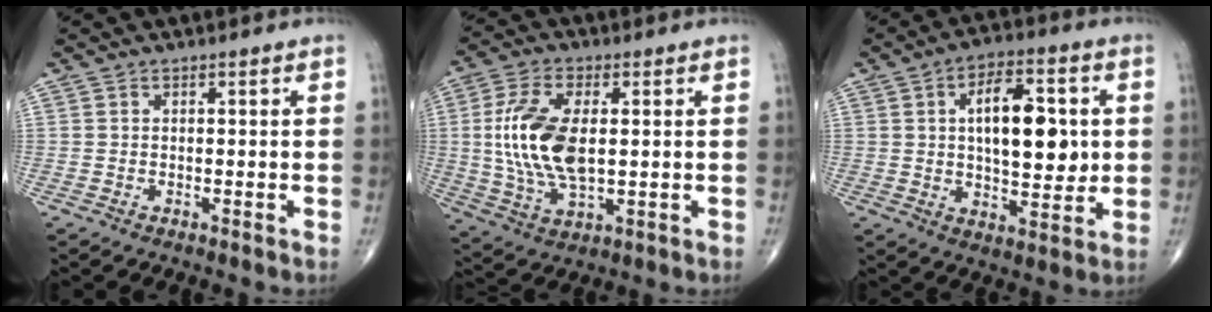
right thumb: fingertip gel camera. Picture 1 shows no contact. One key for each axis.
{"total": 14.2, "fx": 1.1, "fy": 7.0, "fz": 12.3, "tx": -0.256, "ty": -0.006, "tz": 0.024}
{"total": 15.0, "fx": 2.3, "fy": 7.3, "fz": 12.9, "tx": -0.172, "ty": -0.003, "tz": 0.035}